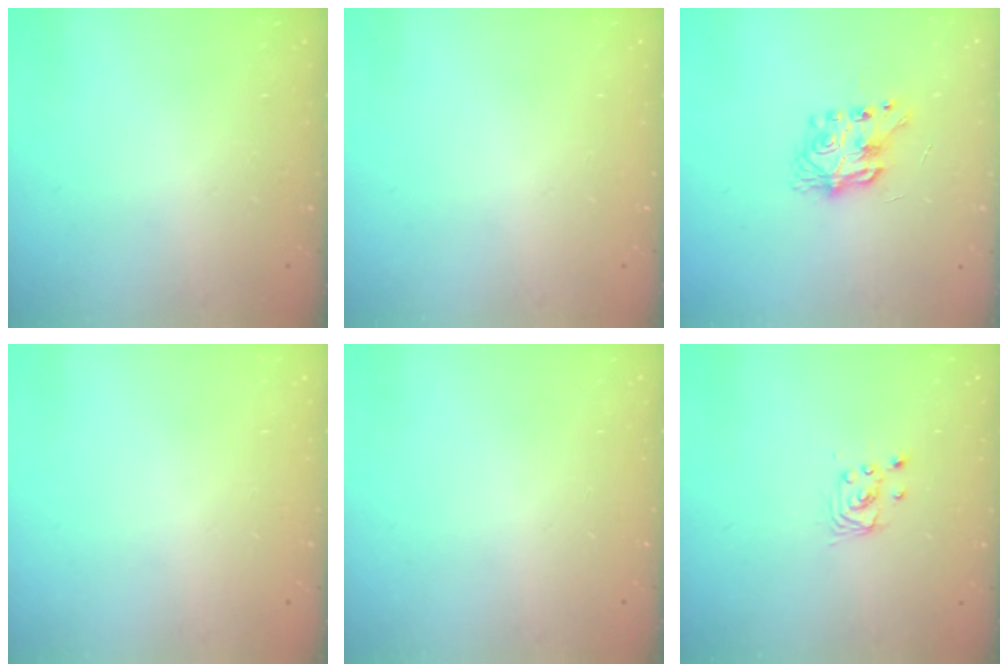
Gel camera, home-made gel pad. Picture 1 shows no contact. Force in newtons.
{"total": 0.0}
{"total": 7.8, "press": 7.8, "slide": 0.5}
{"total": 0.0}
{"total": 0.0}
{"total": 2.8, "press": 2.8, "slide": 0.1}